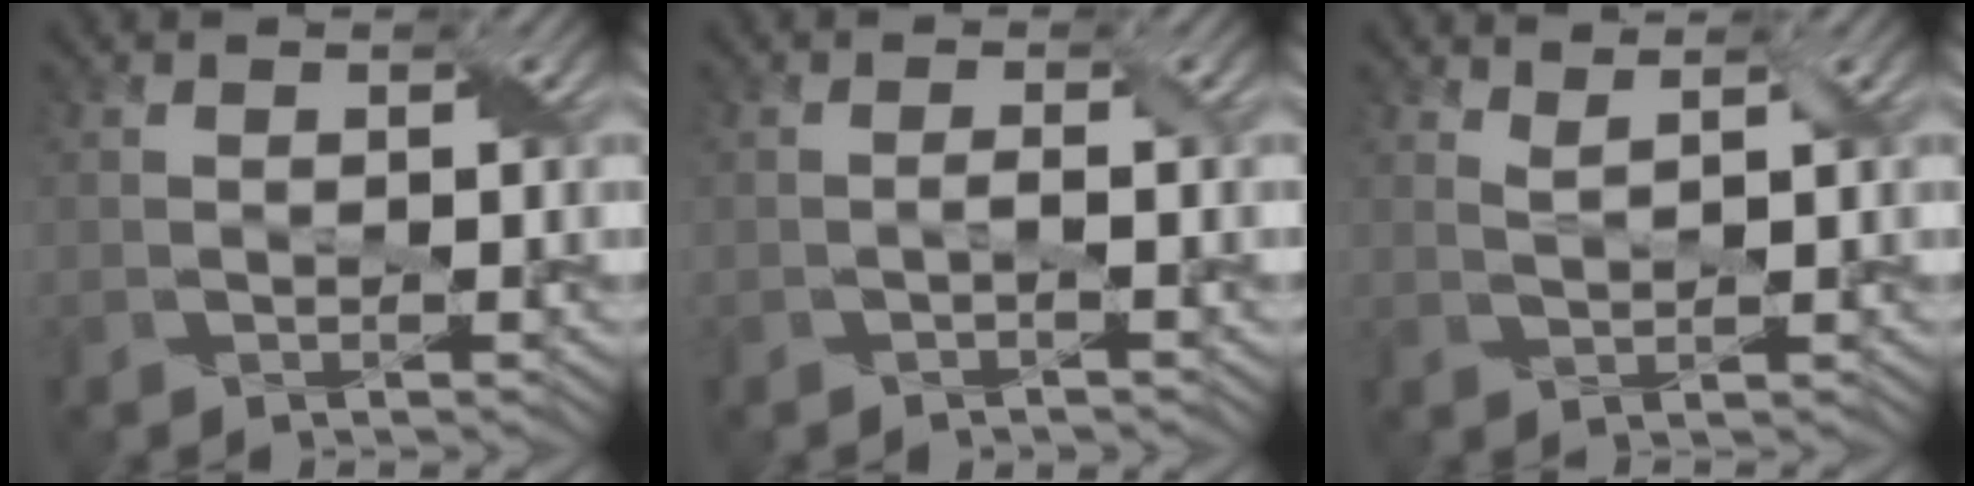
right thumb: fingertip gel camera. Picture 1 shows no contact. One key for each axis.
{"total": 0.8, "fx": -0.4, "fy": -0.1, "fz": 0.8, "tx": -0.015, "ty": 0.006, "tz": -0.007}
{"total": 2.1, "fx": 1.7, "fy": 0.2, "fz": 1.3, "tx": -0.026, "ty": 0.003, "tz": 0.033}